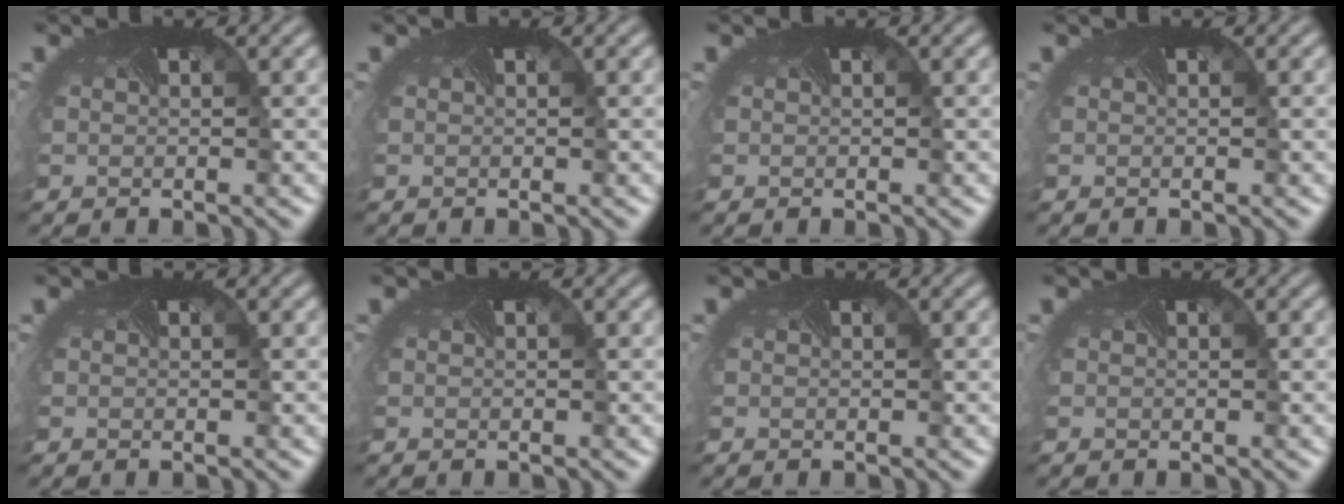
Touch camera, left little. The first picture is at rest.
{"total": 0.0}
{"total": 0.0}
{"total": 0.0}
{"total": 0.0}
{"total": 0.0}
{"total": 0.0}
{"total": 0.0}